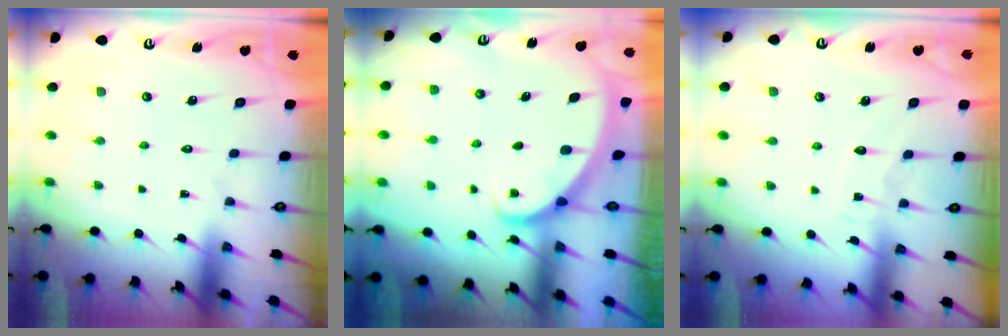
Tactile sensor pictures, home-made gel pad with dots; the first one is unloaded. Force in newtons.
{"total": 2.0, "press": 2.0, "slide": 0.1}
{"total": 3.5, "press": 3.5, "slide": 0.5}